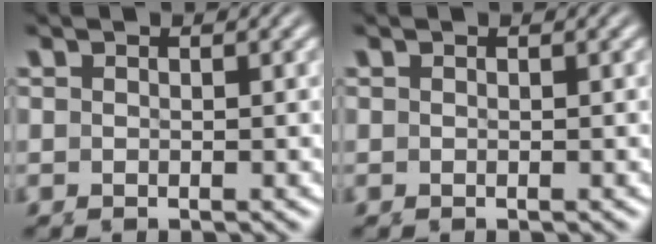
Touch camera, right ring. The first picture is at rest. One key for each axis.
{"total": 0.0}